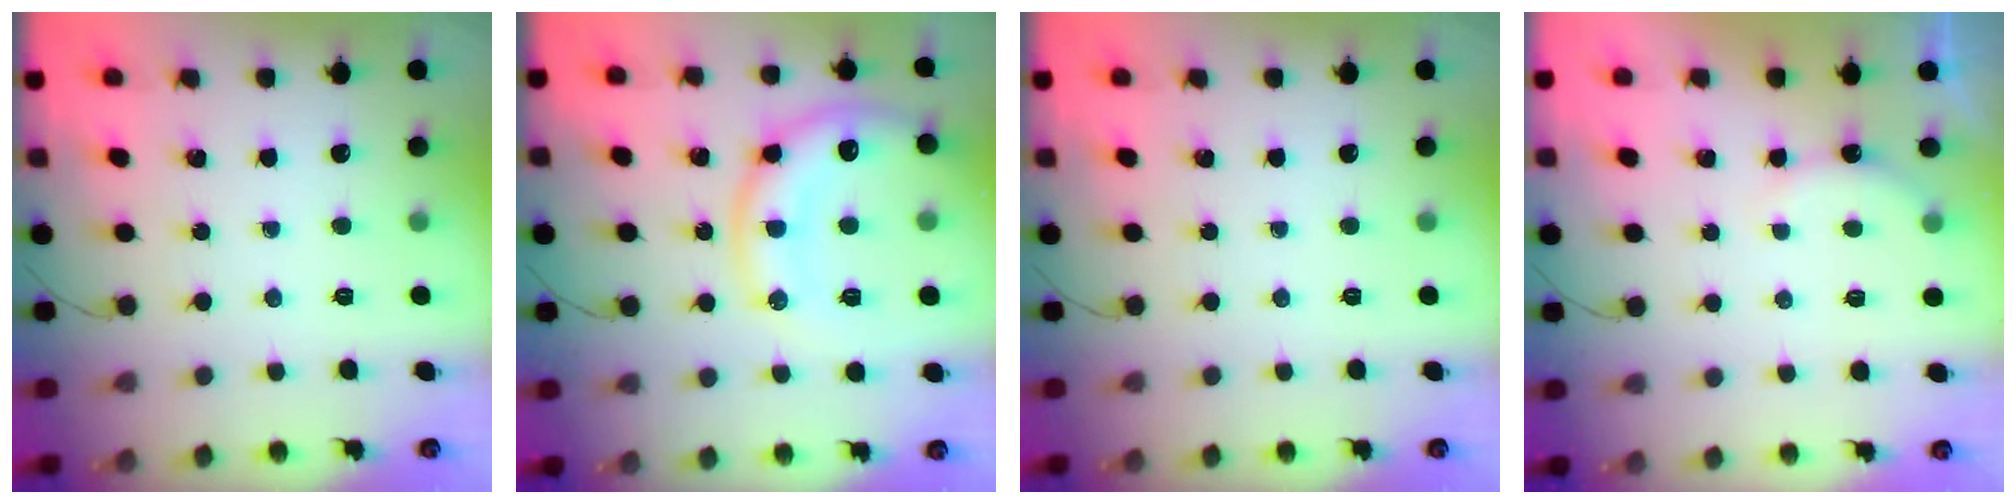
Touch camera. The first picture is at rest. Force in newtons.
{"total": 16.9, "press": 16.8, "slide": 1.9}
{"total": 0.0}
{"total": 4.9, "press": 4.8, "slide": 1.0}